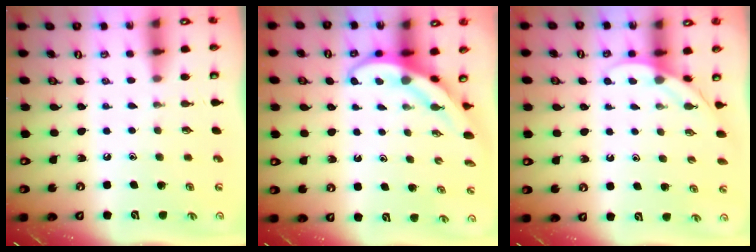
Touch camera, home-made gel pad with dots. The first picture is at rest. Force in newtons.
{"total": 3.9, "press": 3.9, "slide": 0.4}
{"total": 3.5, "press": 3.5, "slide": 0.4}